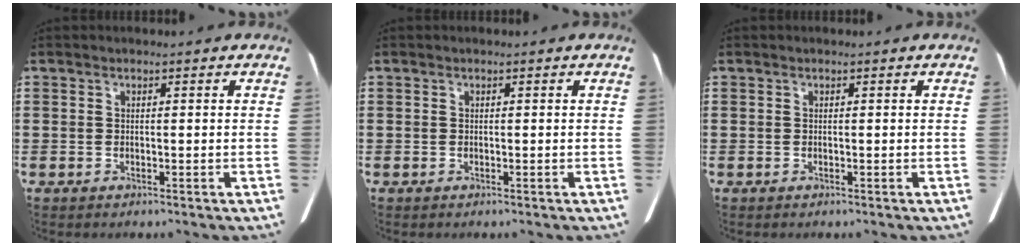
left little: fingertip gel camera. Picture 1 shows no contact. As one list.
[{"total": 0.0}, {"total": 0.0}]